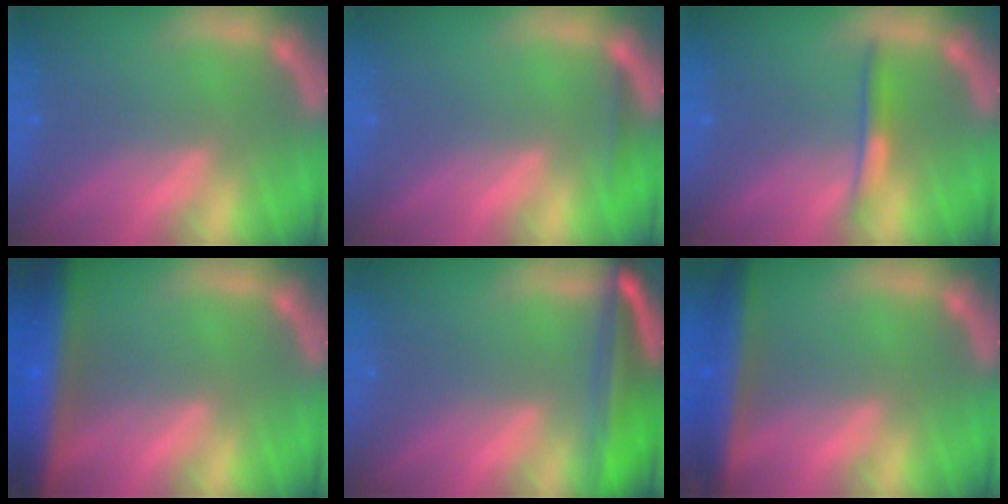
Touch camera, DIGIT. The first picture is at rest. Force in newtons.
{"total": 0.9}
{"total": 2.0}
{"total": 10.0}
{"total": 8.0}
{"total": 6.0}